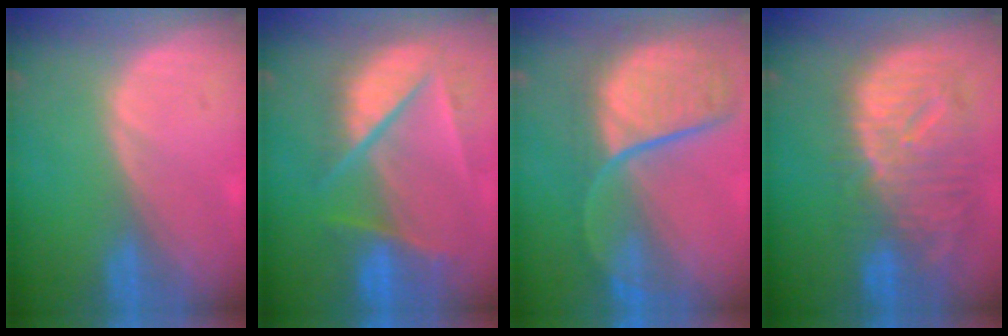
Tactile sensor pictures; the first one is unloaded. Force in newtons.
{"total": 9.8, "press": 8.4, "slide": 5.0}
{"total": 11.4, "press": 10.0, "slide": 5.4}
{"total": 12.4, "press": 10.7, "slide": 6.3}